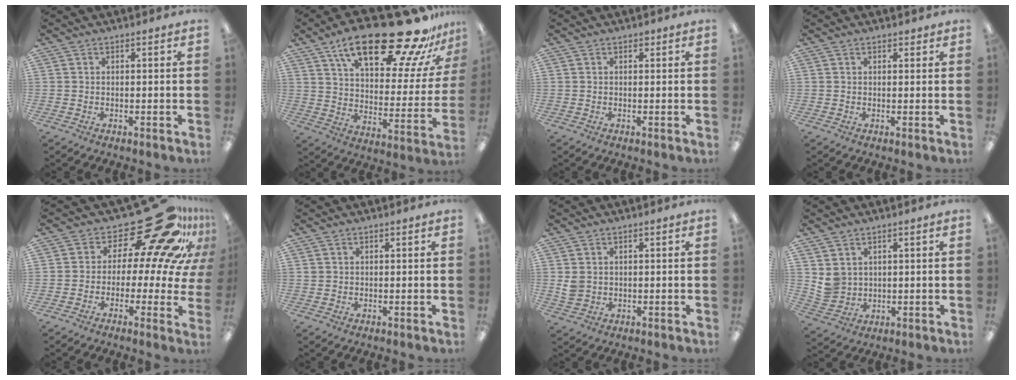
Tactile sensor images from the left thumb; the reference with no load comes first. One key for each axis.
{"total": 27.4, "fx": 19.6, "fy": 8.2, "fz": 17.2, "tx": -0.259, "ty": -0.131, "tz": 0.317}
{"total": 0.7, "fx": 0.4, "fy": 0.5, "fz": 0.2, "tx": -0.005, "ty": 0.002, "tz": 0.007}
{"total": 1.2, "fx": 0.7, "fy": 0.8, "fz": 0.5, "tx": -0.002, "ty": -0.001, "tz": 0.012}
{"total": 20.6, "fx": 13.2, "fy": 7.8, "fz": 13.8, "tx": -0.172, "ty": -0.111, "tz": 0.218}
{"total": 0.7, "fx": 0.3, "fy": 0.6, "fz": 0.1, "tx": -0.002, "ty": 0.005, "tz": 0.005}
{"total": 2.9, "fx": 0.7, "fy": 2.6, "fz": 1.2, "tx": -0.017, "ty": 0.001, "tz": 0.013}
{"total": 4.6, "fx": 2.4, "fy": 3.9, "fz": 0.9, "tx": -0.023, "ty": -0.006, "tz": 0.048}